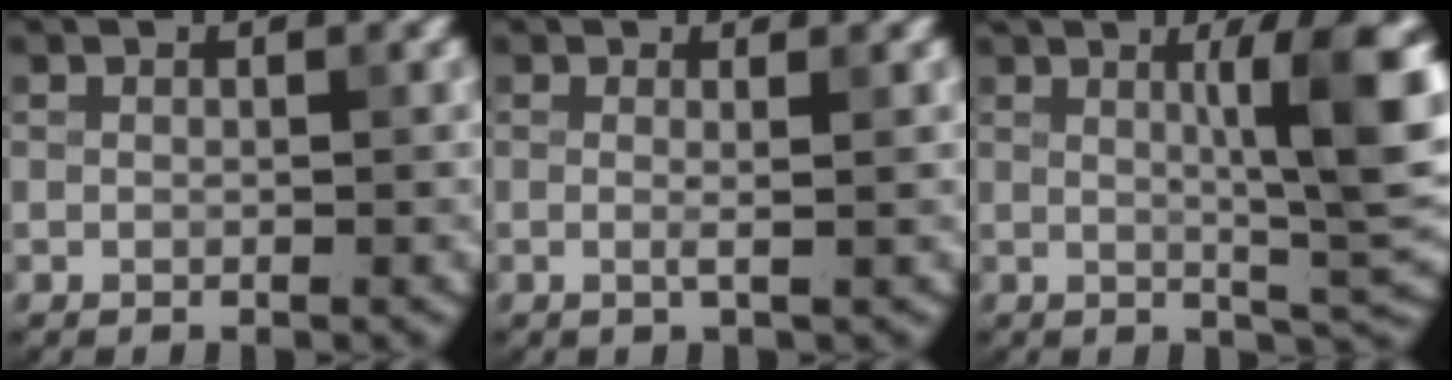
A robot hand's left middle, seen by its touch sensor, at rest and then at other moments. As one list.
[{"total": 1.5, "force": [0.0, 0.4, 1.4], "torque": [-0.020, -0.001, -0.007]}, {"total": 8.4, "force": [1.6, 1.3, 8.1], "torque": [-0.106, -0.001, 0.029]}]